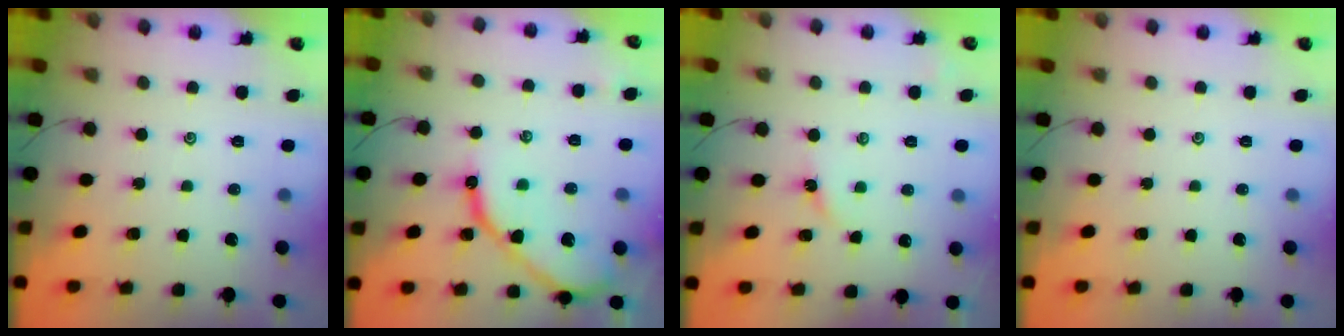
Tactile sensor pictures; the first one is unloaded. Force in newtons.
{"total": 11.8, "press": 11.7, "slide": 1.3}
{"total": 2.6, "press": 2.6, "slide": 0.3}
{"total": 0.0}